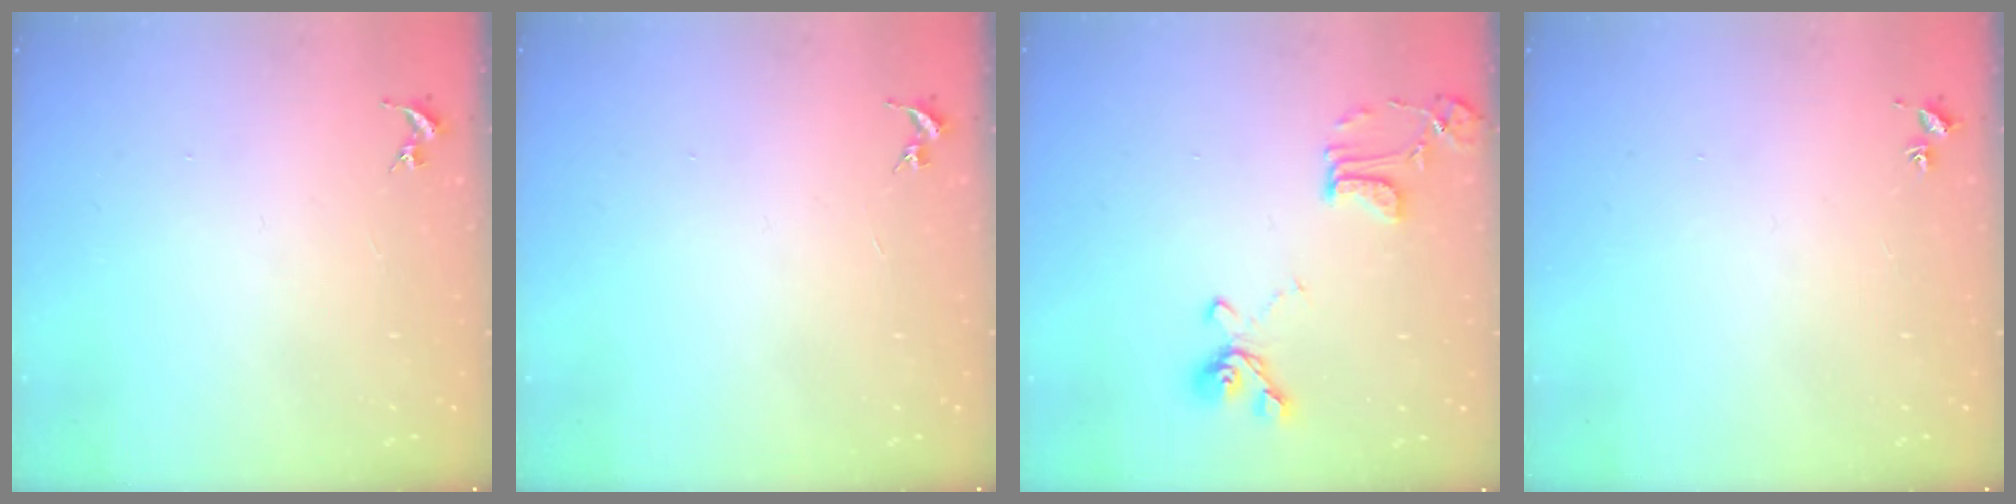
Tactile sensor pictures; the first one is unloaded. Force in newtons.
{"total": 0.0}
{"total": 15.7, "press": 15.7, "slide": 1.5}
{"total": 2.0, "press": 2.0, "slide": 0.2}